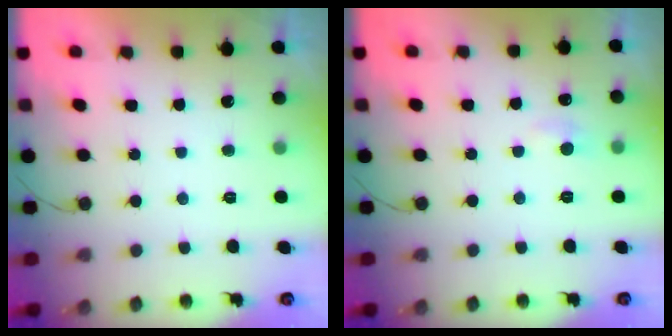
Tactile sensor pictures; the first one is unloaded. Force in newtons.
{"total": 5.6, "press": 5.5, "slide": 0.7}